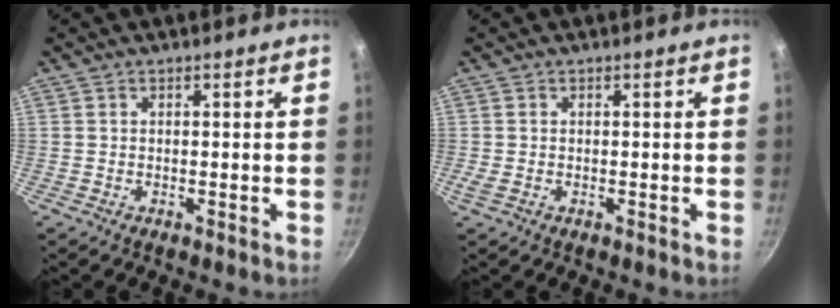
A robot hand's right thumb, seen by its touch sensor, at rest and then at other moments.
{"total": 1.0, "force": [-0.2, 0.4, 0.9], "torque": [-0.022, 0.001, -0.004]}